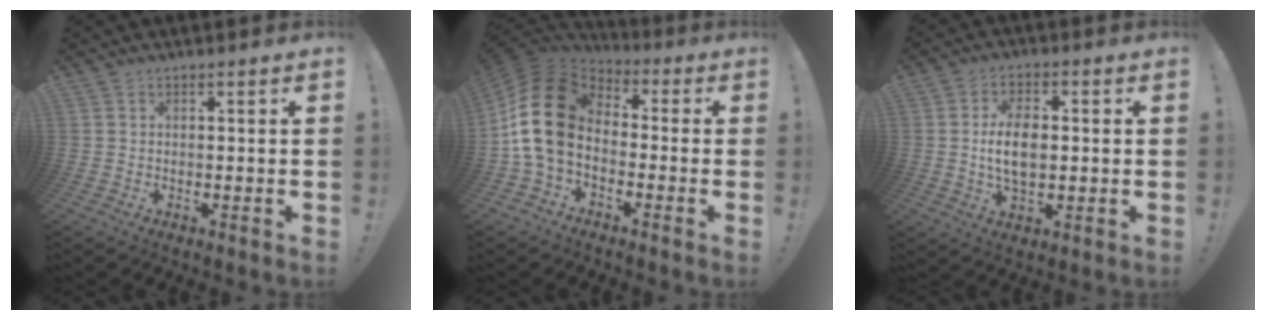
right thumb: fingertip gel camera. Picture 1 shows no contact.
{"total": 16.5, "force": [0.5, 11.1, 12.1], "torque": [-0.225, 0.014, 0.014]}
{"total": 9.8, "force": [0.0, 5.6, 8.1], "torque": [-0.140, -0.001, -0.002]}